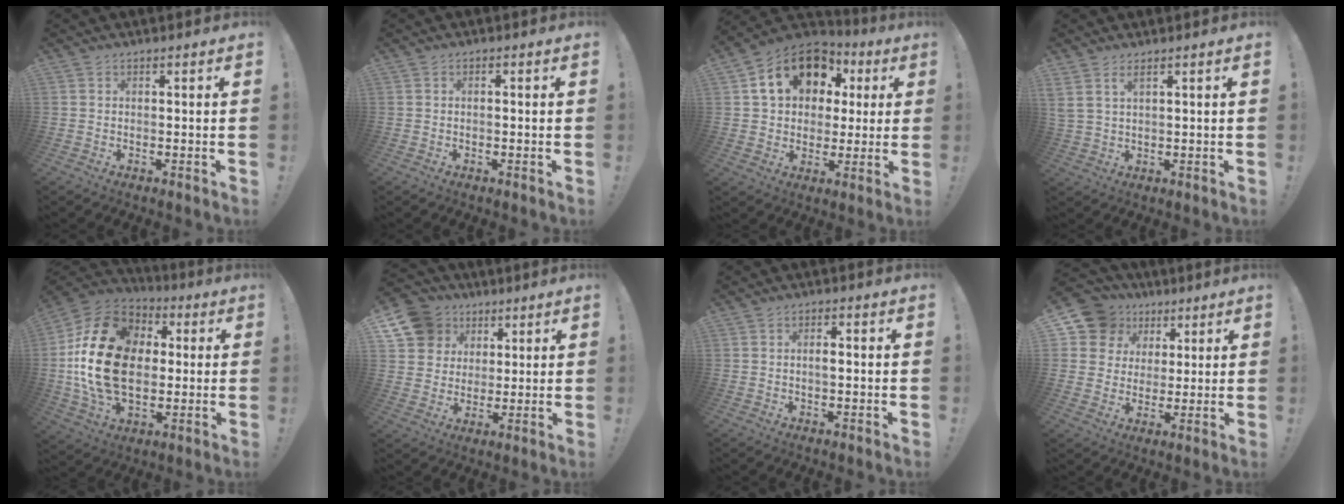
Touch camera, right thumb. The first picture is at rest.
{"total": 0.7, "force": [-0.6, -0.1, 0.5], "torque": [-0.010, 0.001, -0.010]}
{"total": 17.0, "force": [6.9, 12.4, 9.3], "torque": [-0.143, -0.019, 0.135]}
{"total": 3.3, "force": [2.0, 0.7, 2.5], "torque": [-0.053, -0.007, 0.039]}
{"total": 25.6, "force": [1.4, 17.6, 18.5], "torque": [-0.345, 0.012, 0.030]}
{"total": 12.6, "force": [5.4, 10.7, 3.8], "torque": [-0.051, -0.028, 0.113]}
{"total": 1.9, "force": [-0.4, 0.6, 1.8], "torque": [-0.028, 0.003, -0.009]}
{"total": 12.1, "force": [5.4, 10.3, 3.3], "torque": [-0.053, -0.029, 0.114]}